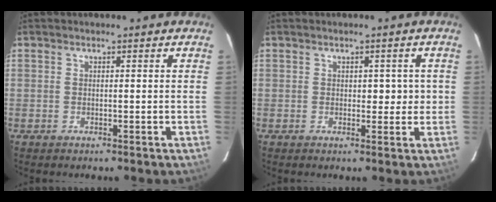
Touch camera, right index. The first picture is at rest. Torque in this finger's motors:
{"motor_torque": [0.17, -0.02, 0.11, 0.02]}